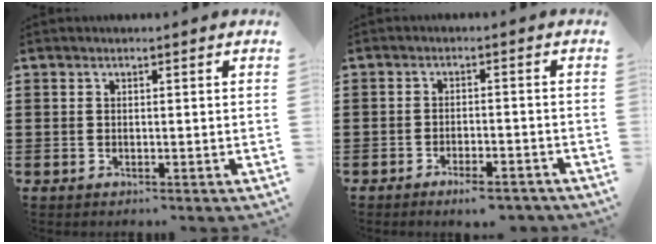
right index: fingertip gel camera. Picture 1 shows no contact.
{"total": 3.2, "force": [-2.9, 0.4, 1.3], "torque": [-0.022, 0.003, -0.055]}